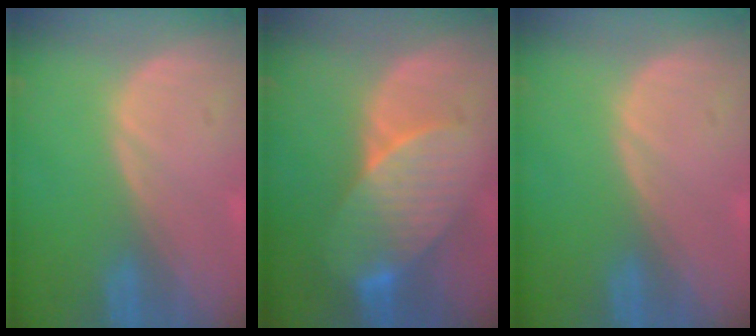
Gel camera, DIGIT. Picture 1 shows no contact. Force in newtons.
{"total": 7.7, "press": 7.6, "slide": 1.6}
{"total": 0.0}